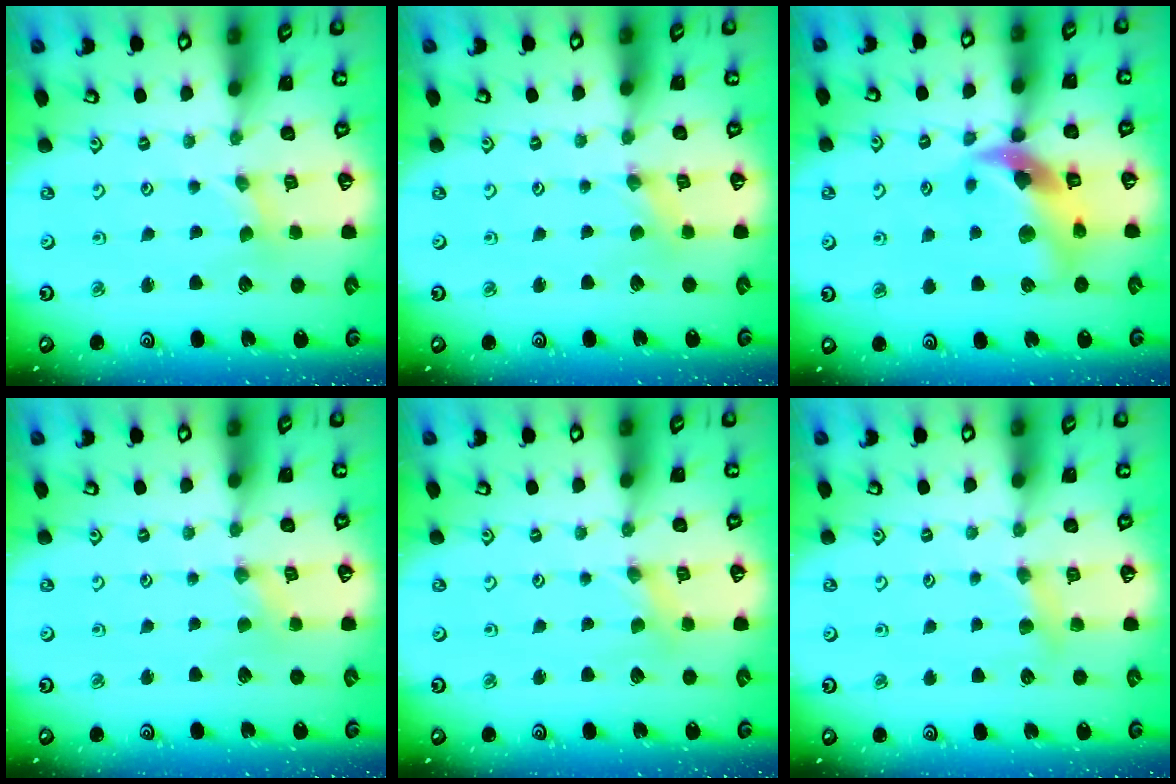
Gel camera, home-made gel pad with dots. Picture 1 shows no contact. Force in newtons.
{"total": 0.0}
{"total": 12.7, "press": 12.6, "slide": 1.9}
{"total": 0.0}
{"total": 0.0}
{"total": 5.4, "press": 5.4, "slide": 0.5}